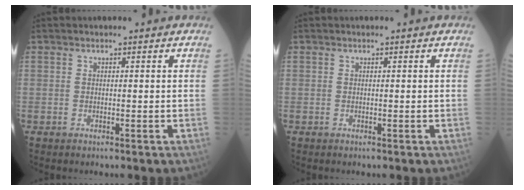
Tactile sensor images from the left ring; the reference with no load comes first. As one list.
[{"total": 0.0}]